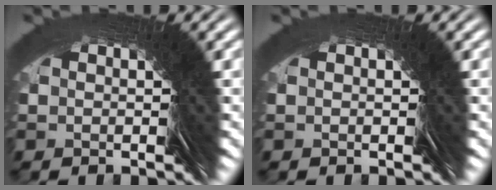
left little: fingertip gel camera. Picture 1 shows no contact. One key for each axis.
{"total": 0.0}